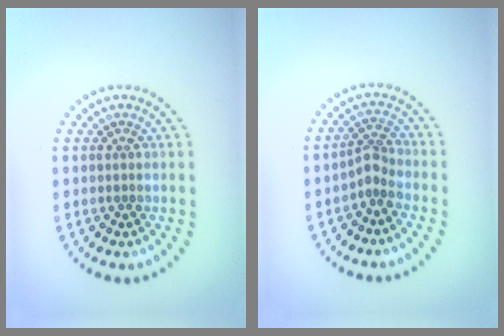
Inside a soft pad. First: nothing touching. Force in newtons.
{"total": 1.9, "press": 1.4, "slide": 1.4}